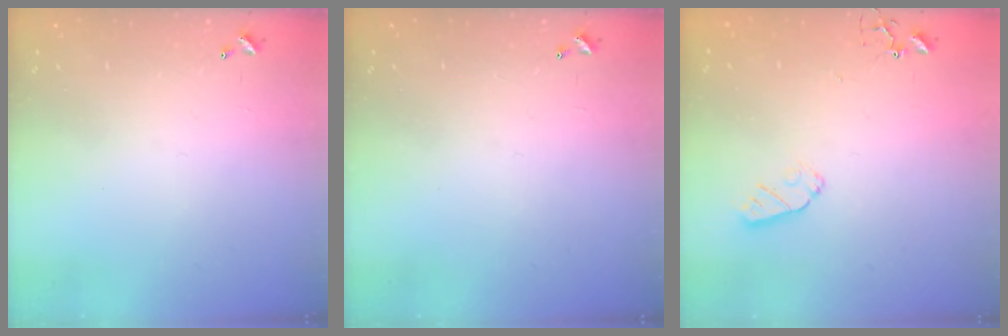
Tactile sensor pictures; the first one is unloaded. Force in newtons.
{"total": 0.0}
{"total": 4.9, "press": 4.8, "slide": 0.6}